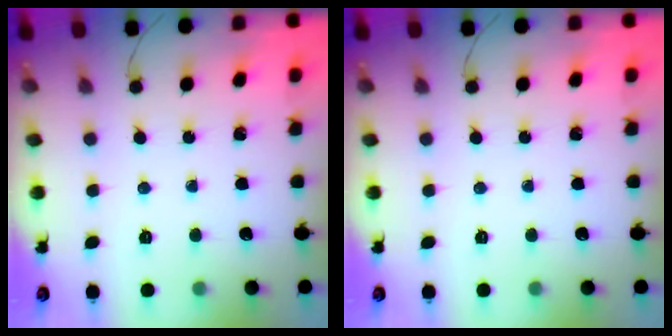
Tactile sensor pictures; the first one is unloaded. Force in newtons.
{"total": 0.0}